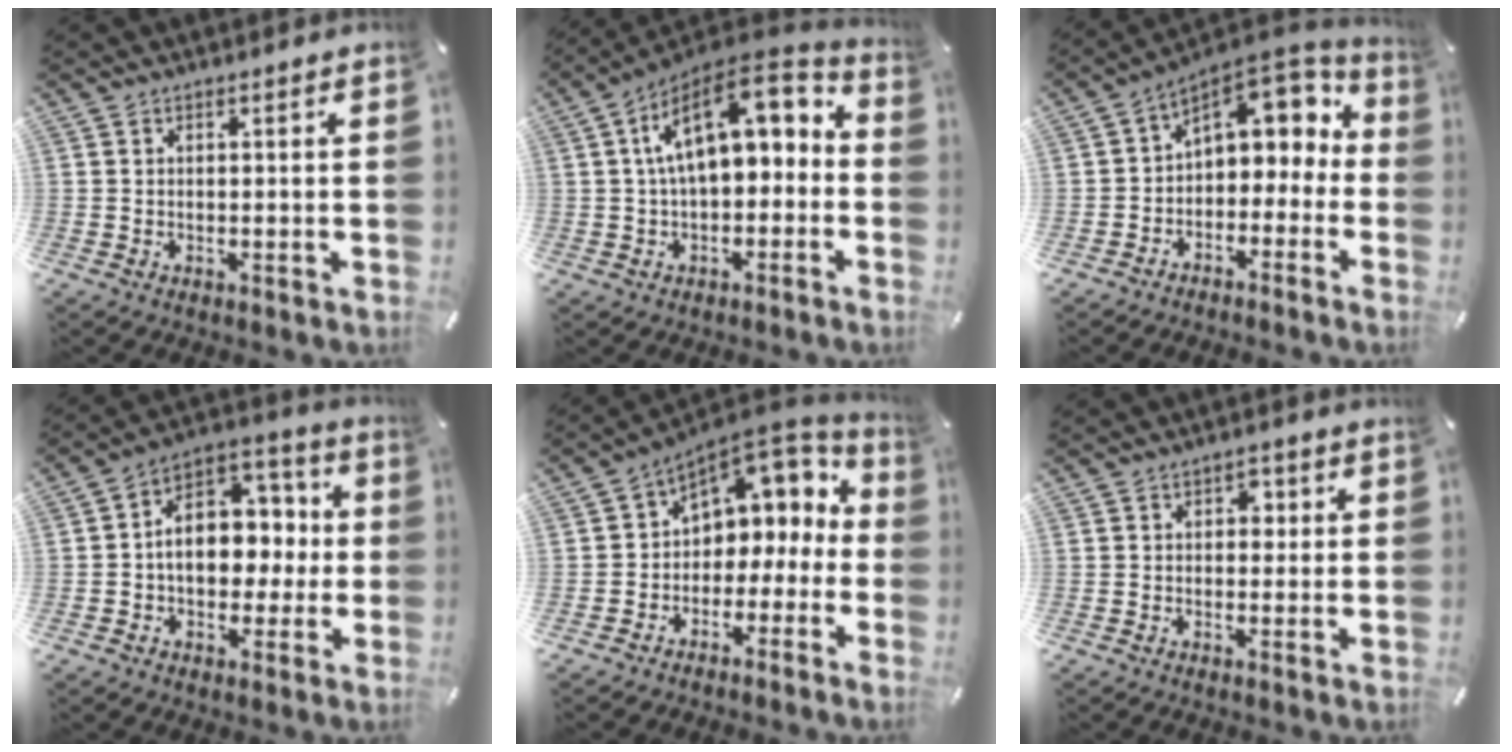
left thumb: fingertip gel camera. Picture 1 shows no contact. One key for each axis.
{"total": 14.8, "fx": 4.2, "fy": 8.0, "fz": 11.8, "tx": -0.198, "ty": -0.025, "tz": 0.073}
{"total": 8.0, "fx": 2.8, "fy": 5.7, "fz": 4.8, "tx": -0.068, "ty": -0.028, "tz": 0.053}
{"total": 11.7, "fx": -0.9, "fy": 9.5, "fz": 6.7, "tx": -0.092, "ty": -0.002, "tz": -0.013}
{"total": 6.4, "fx": 2.6, "fy": 5.5, "fz": 2.0, "tx": -0.042, "ty": -0.030, "tz": 0.051}
{"total": 2.6, "fx": 0.1, "fy": 2.0, "fz": 1.6, "tx": -0.010, "ty": 0.001, "tz": -0.009}